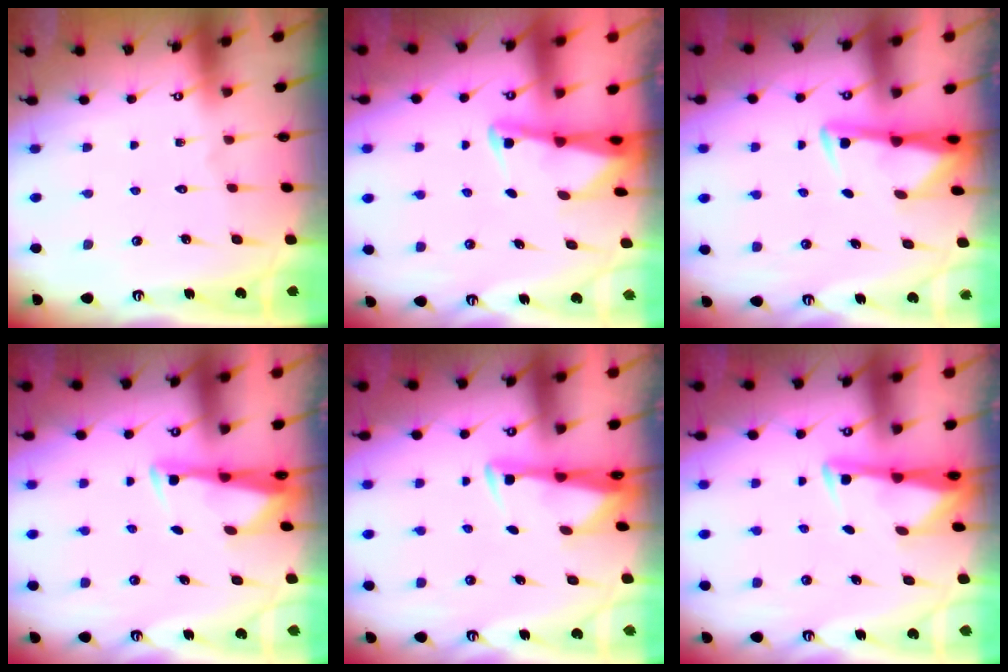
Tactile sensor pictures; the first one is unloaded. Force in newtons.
{"total": 2.3, "press": 2.3, "slide": 0.4}
{"total": 3.1, "press": 3.0, "slide": 0.6}
{"total": 2.9, "press": 2.7, "slide": 0.8}
{"total": 3.2, "press": 3.0, "slide": 0.9}
{"total": 2.9, "press": 2.9, "slide": 0.4}